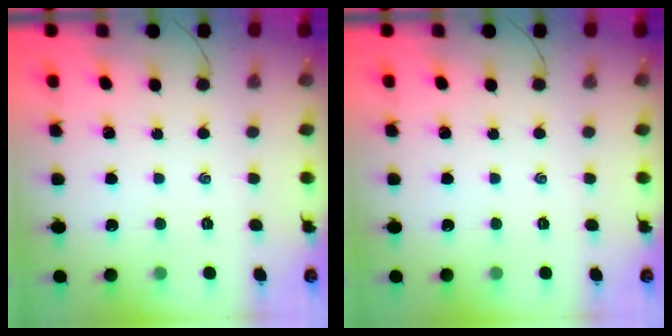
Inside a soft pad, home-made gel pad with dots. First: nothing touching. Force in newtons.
{"total": 0.0}